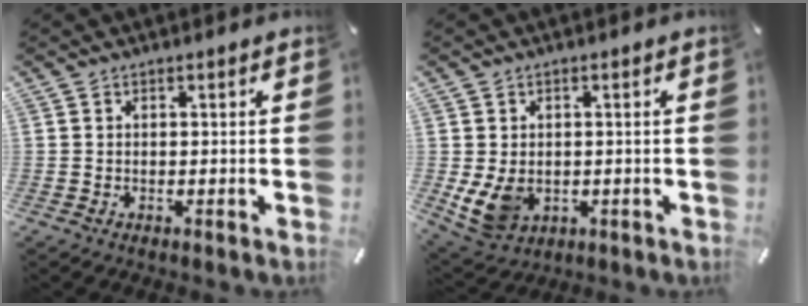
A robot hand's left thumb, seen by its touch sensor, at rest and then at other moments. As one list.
[{"total": 6.8, "force": [-0.2, 5.9, 3.5], "torque": [-0.086, -0.006, -0.004]}]